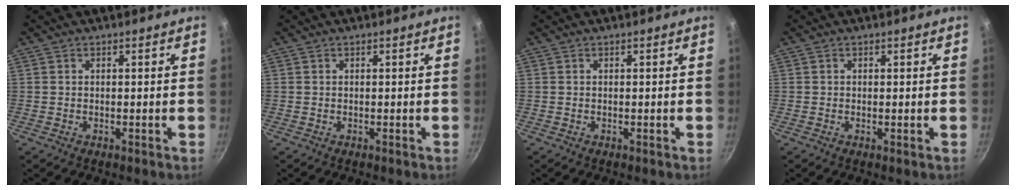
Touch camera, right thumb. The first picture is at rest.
{"total": 0.0}
{"total": 0.0}
{"total": 0.0}